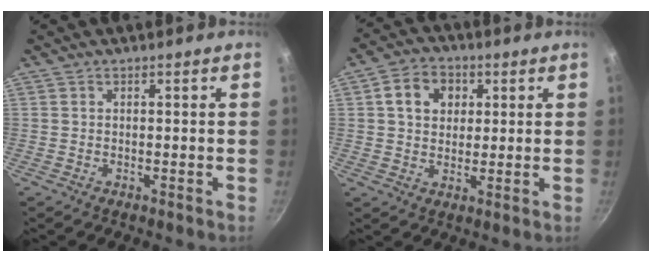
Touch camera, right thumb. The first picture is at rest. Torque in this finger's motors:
{"motor_torque": [0.25, 1.99, 0.83, 0.30, 0.03]}